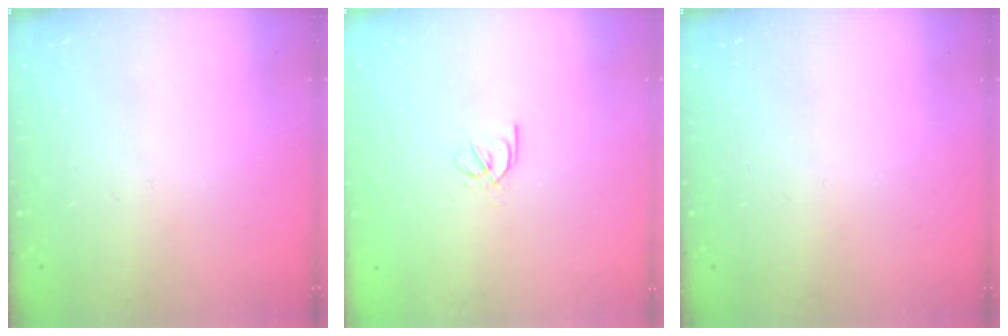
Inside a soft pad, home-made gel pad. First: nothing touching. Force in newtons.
{"total": 2.5, "press": 2.4, "slide": 0.5}
{"total": 0.0}